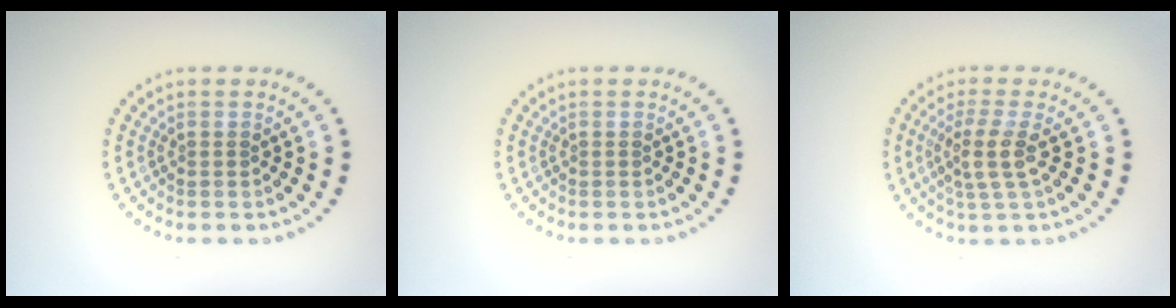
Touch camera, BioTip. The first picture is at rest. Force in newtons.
{"total": 0.0}
{"total": 2.9, "press": 2.3, "slide": 1.8}